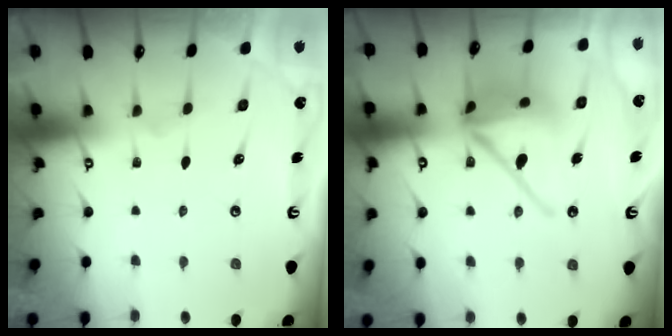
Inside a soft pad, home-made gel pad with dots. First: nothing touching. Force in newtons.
{"total": 16.1, "press": 16.0, "slide": 2.4}